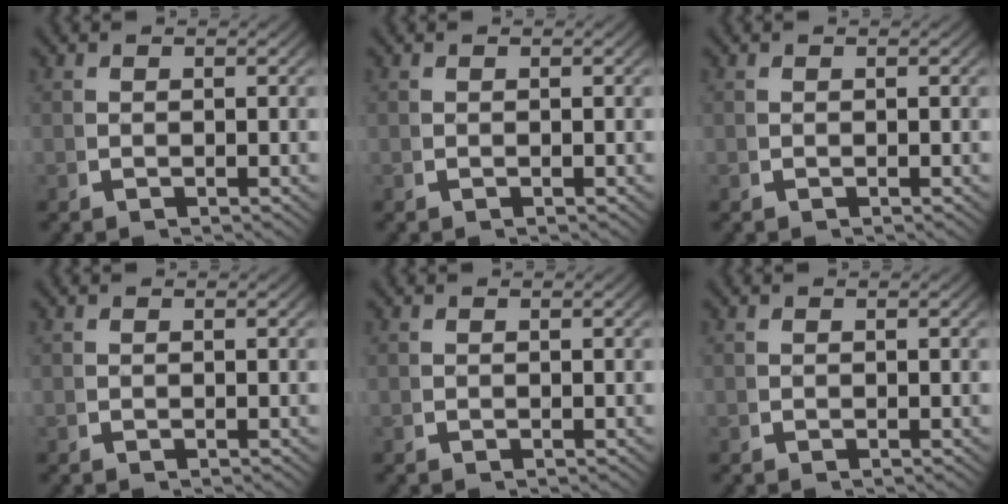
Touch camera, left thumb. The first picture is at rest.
{"total": 0.0}
{"total": 0.0}
{"total": 0.0}
{"total": 0.0}
{"total": 0.0}